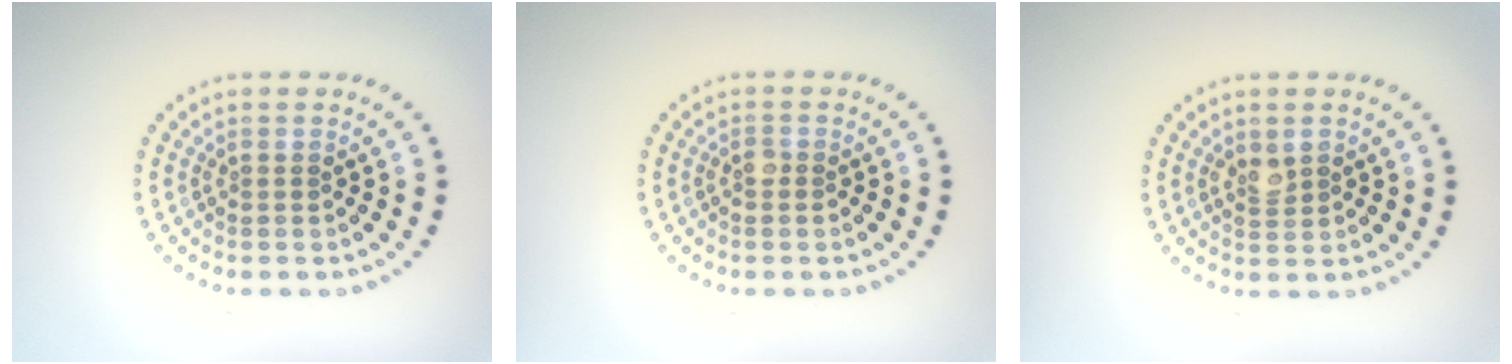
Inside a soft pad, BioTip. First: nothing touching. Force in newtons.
{"total": 0.8, "press": 0.7, "slide": 0.3}
{"total": 1.4, "press": 1.4, "slide": 0.1}